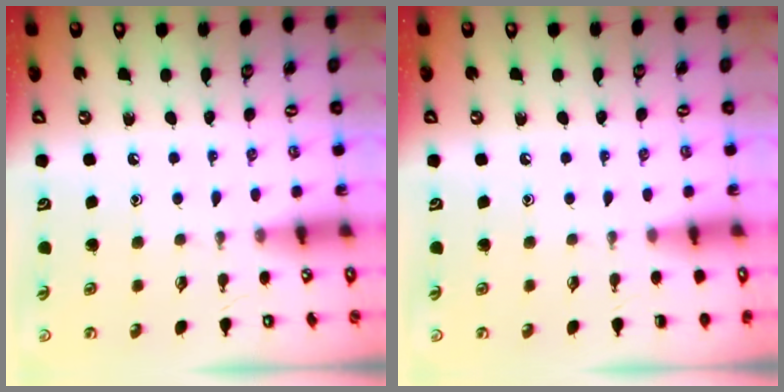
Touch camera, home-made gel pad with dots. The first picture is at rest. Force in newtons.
{"total": 0.0}